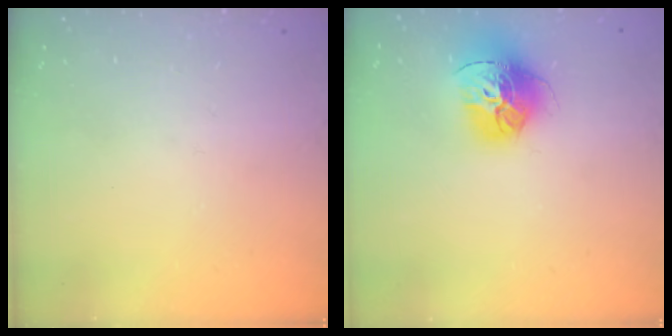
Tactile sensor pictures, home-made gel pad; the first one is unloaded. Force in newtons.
{"total": 15.5, "press": 15.4, "slide": 1.7}